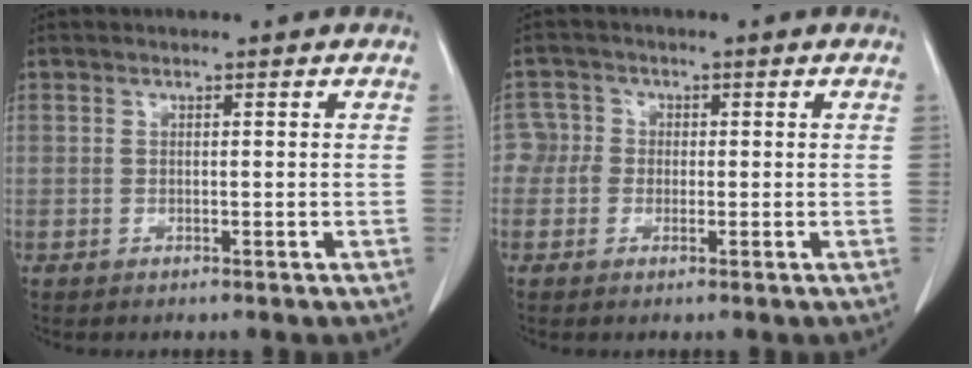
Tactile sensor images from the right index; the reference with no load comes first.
{"total": 3.1, "force": [-0.4, 3.1, 0.1], "torque": [0.016, 0.012, -0.014]}